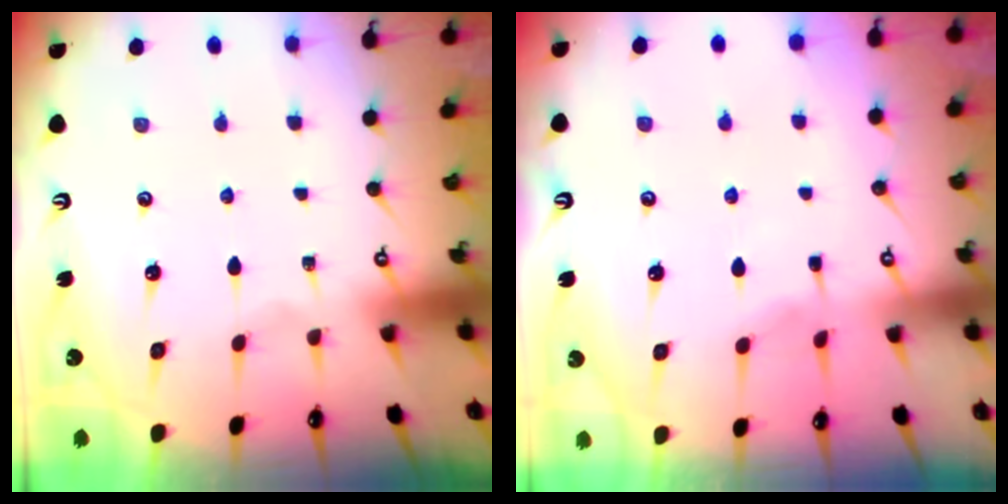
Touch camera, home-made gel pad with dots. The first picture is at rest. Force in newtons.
{"total": 2.1, "press": 2.1, "slide": 0.4}